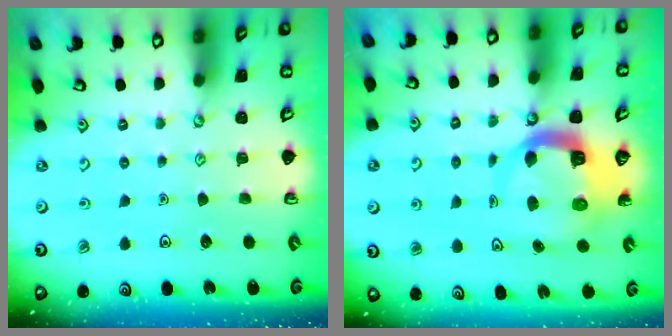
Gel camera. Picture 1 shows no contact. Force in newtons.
{"total": 8.2, "press": 8.1, "slide": 1.1}